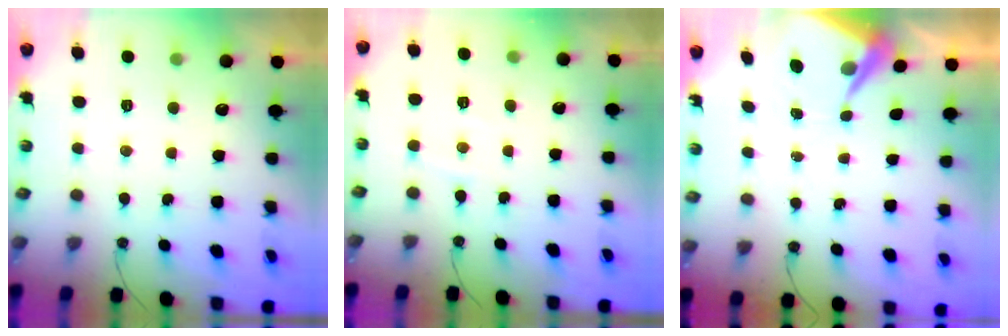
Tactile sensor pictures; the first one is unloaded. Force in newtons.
{"total": 3.7, "press": 3.6, "slide": 0.6}
{"total": 7.8, "press": 7.8, "slide": 0.5}